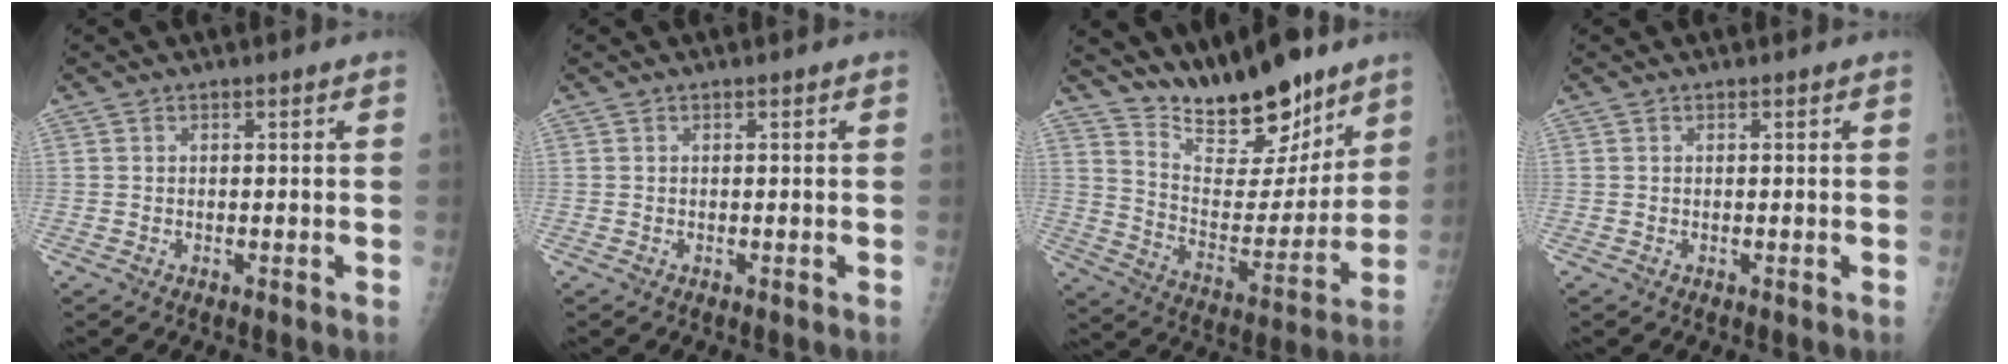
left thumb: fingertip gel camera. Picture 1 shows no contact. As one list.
[{"total": 0.0}, {"total": 19.1, "force": [15.1, 6.8, 9.5], "torque": [-0.101, -0.104, 0.254]}, {"total": 0.0}]